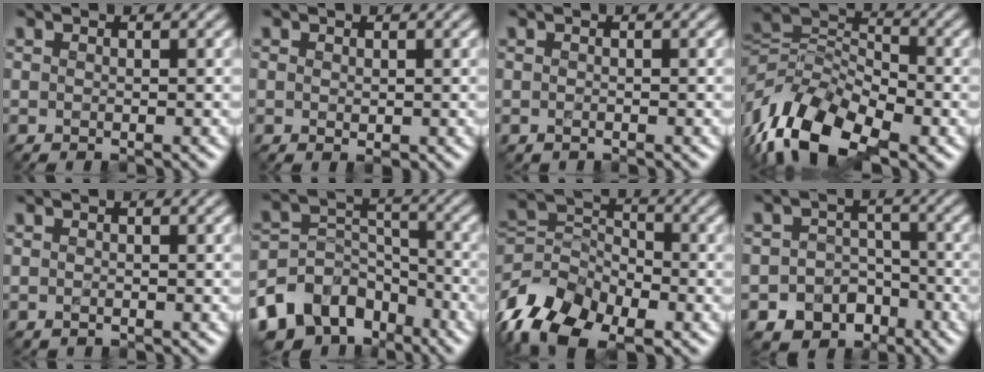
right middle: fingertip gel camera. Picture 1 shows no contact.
{"total": 0.7, "force": [0.2, 0.6, 0.3], "torque": [-0.003, 0.001, 0.004]}
{"total": 0.0}
{"total": 10.2, "force": [-4.8, 5.7, 6.9], "torque": [-0.118, 0.003, -0.099]}
{"total": 0.0}
{"total": 9.9, "force": [-7.1, 6.4, 2.6], "torque": [-0.041, 0.015, -0.122]}
{"total": 9.4, "force": [-5.0, 6.1, 5.3], "torque": [-0.102, -0.010, -0.104]}
{"total": 5.8, "force": [-3.6, 4.4, 1.3], "torque": [0.014, -0.002, -0.061]}